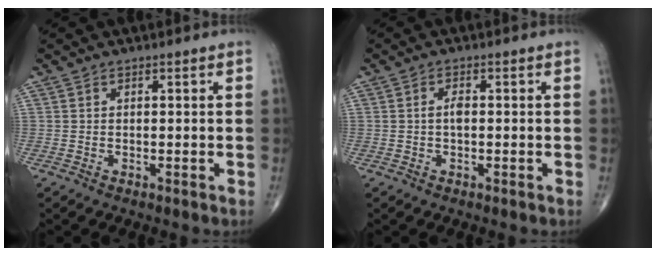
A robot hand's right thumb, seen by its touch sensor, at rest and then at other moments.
{"total": 1.9, "force": [0.0, 0.8, 1.7], "torque": [-0.032, 0.003, -0.002]}